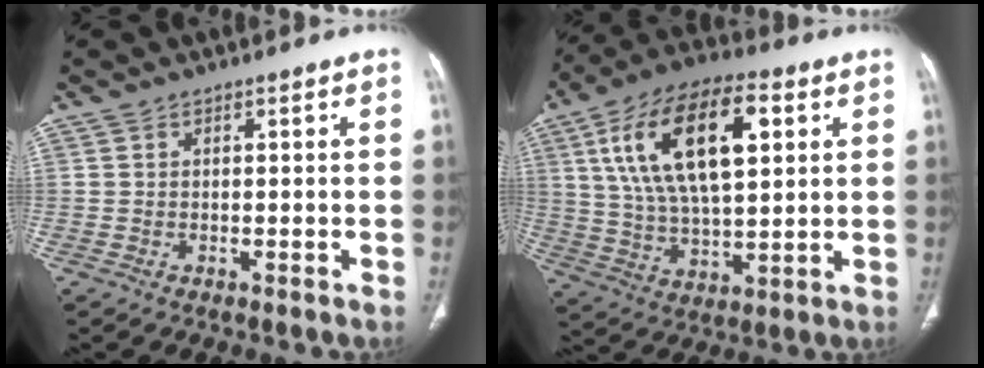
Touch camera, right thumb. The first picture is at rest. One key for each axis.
{"total": 20.9, "fx": 6.5, "fy": 9.6, "fz": 17.4, "tx": -0.302, "ty": -0.001, "tz": 0.111}